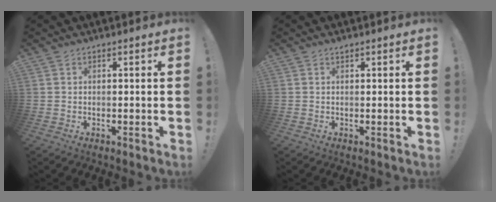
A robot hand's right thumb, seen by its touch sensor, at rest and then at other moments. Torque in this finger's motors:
{"motor_torque": [0.09, 0.03, 0.26, 0.12, 0.00]}